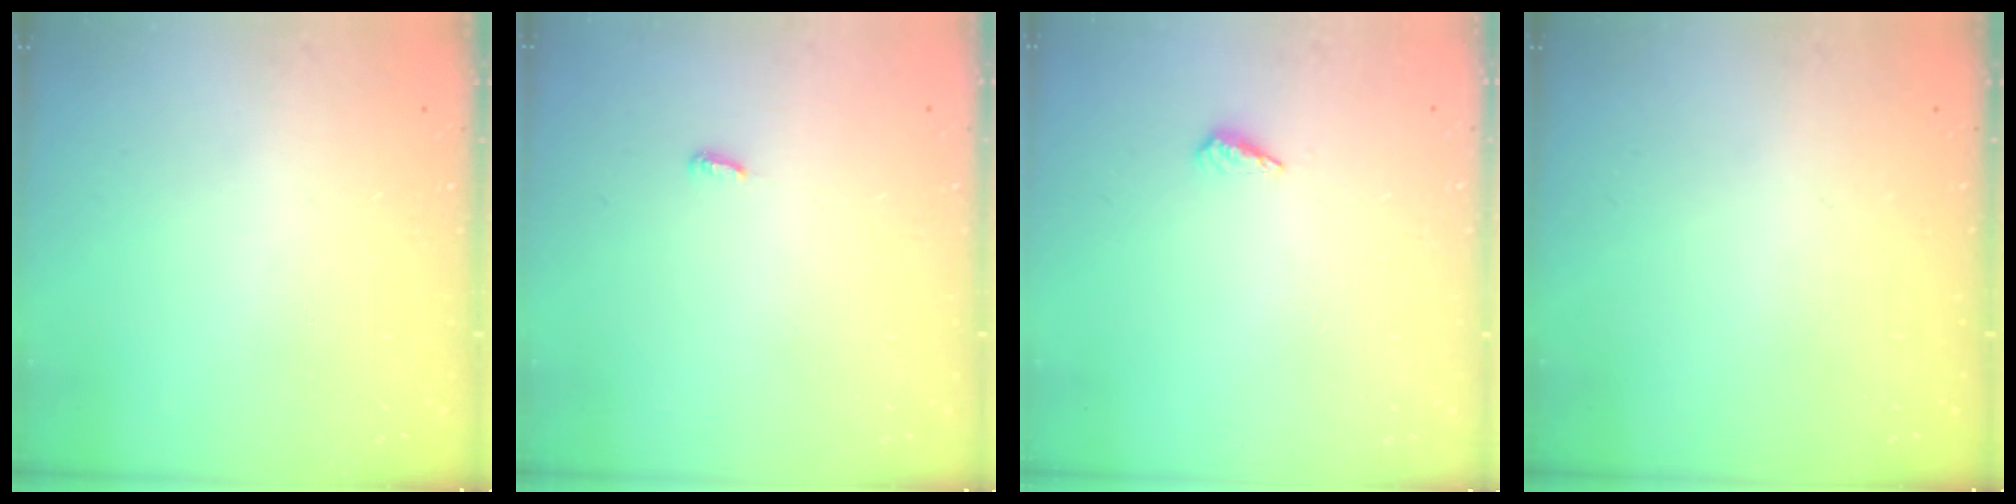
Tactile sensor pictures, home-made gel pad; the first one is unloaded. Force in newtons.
{"total": 2.9, "press": 2.9, "slide": 0.2}
{"total": 3.6, "press": 3.4, "slide": 1.2}
{"total": 0.0}